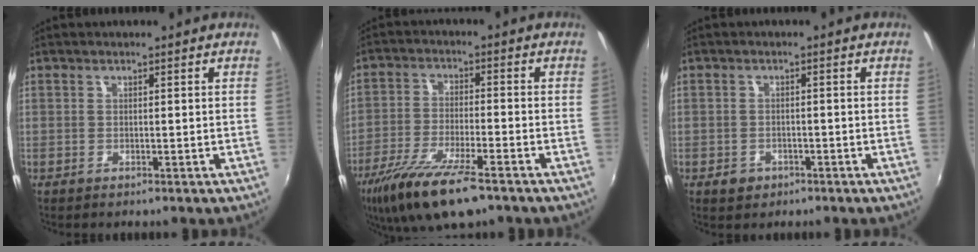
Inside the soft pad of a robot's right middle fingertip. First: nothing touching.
{"total": 13.7, "force": [-9.5, 3.3, 9.3], "torque": [-0.200, -0.038, -0.174]}
{"total": 2.7, "force": [-1.4, 2.2, 0.8], "torque": [-0.020, 0.000, -0.020]}